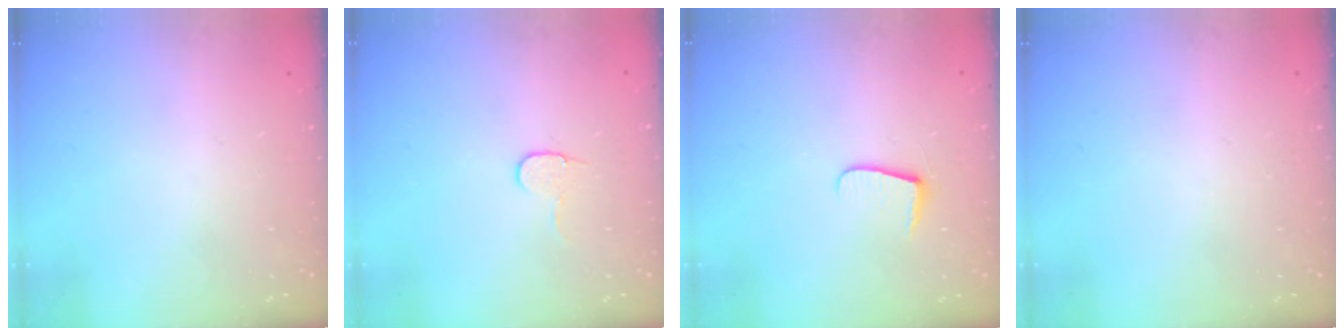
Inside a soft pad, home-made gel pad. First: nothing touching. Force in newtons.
{"total": 6.1, "press": 6.0, "slide": 0.5}
{"total": 6.5, "press": 6.5, "slide": 0.8}
{"total": 0.0}